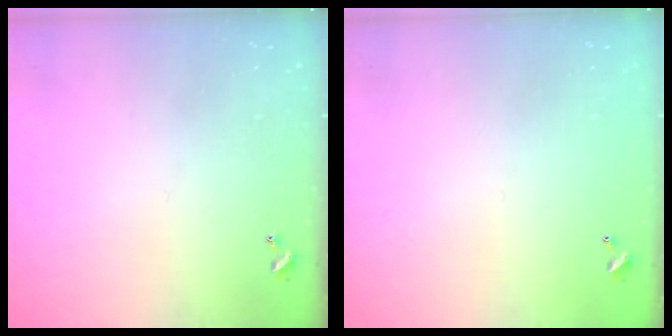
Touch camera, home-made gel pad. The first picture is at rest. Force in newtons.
{"total": 2.8, "press": 2.8, "slide": 0.1}